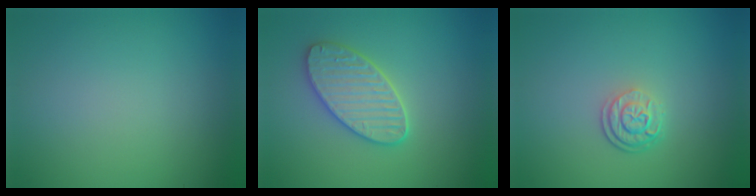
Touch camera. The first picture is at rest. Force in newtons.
{"total": 4.0, "press": 3.9, "slide": 0.9}
{"total": 2.6, "press": 2.0, "slide": 1.6}